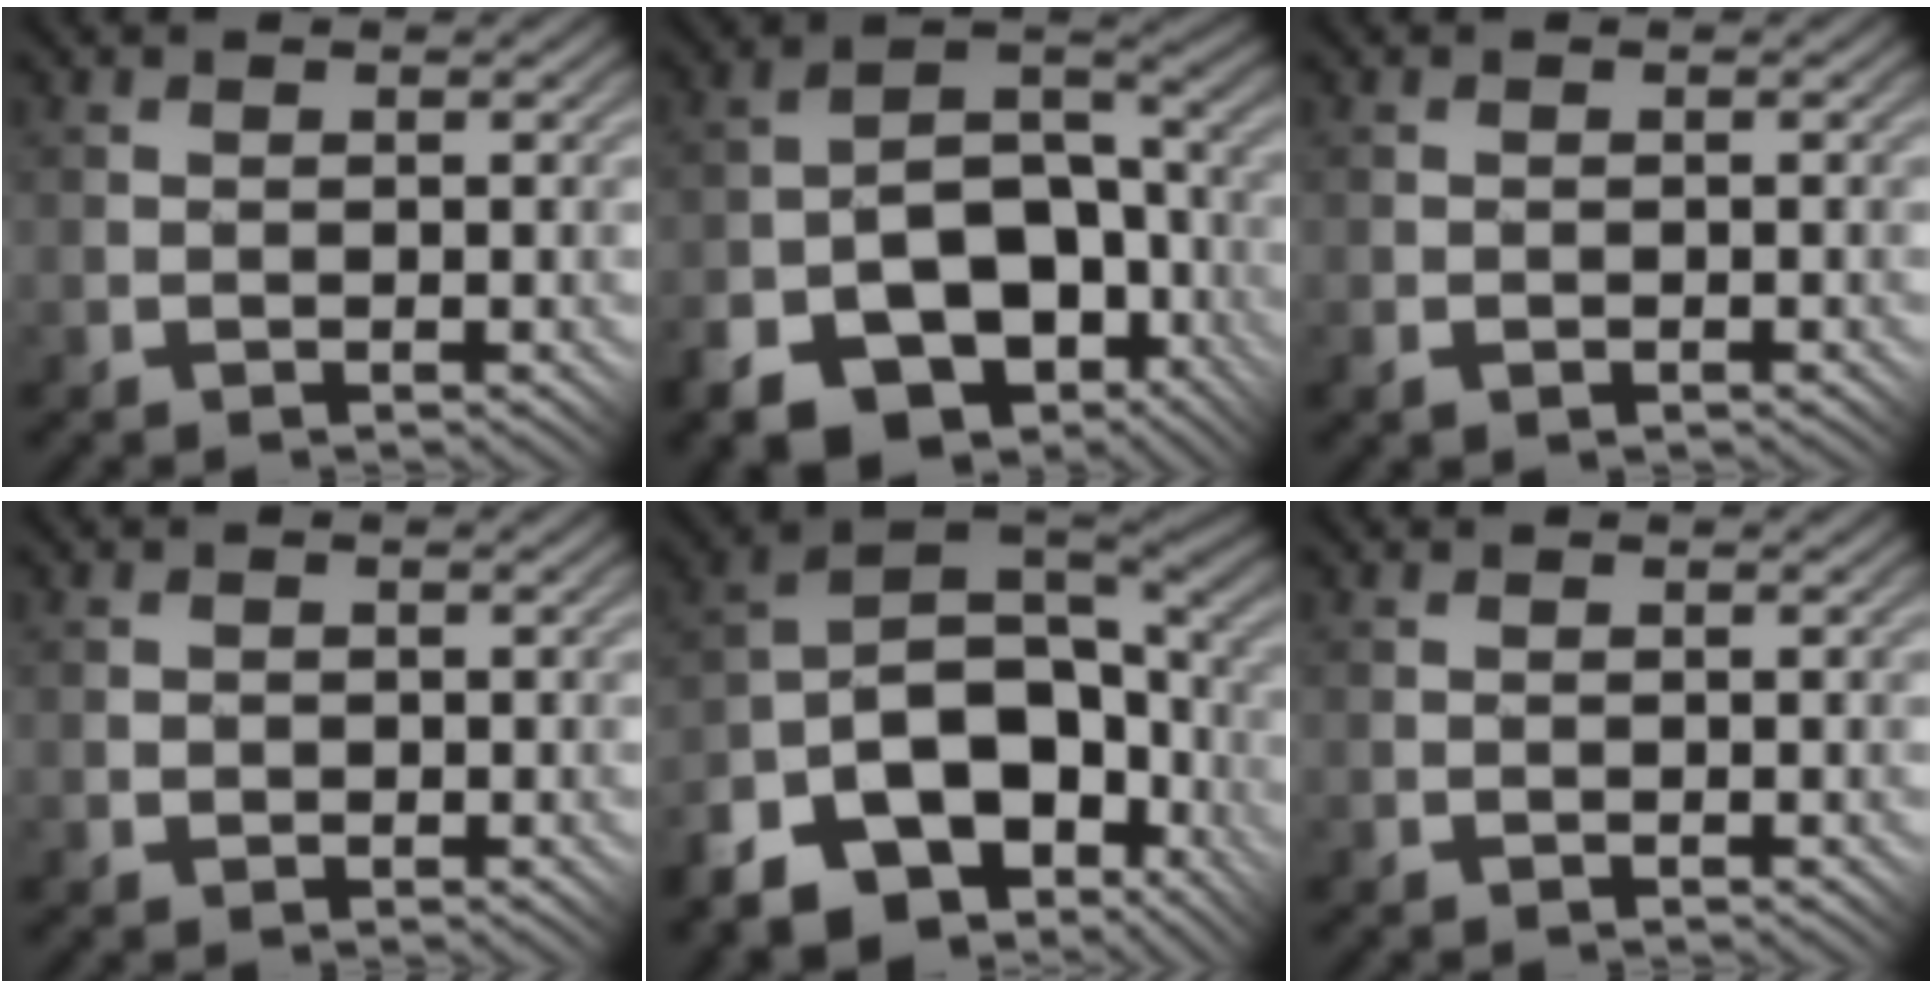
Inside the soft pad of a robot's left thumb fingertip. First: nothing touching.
{"total": 14.9, "force": [-7.6, 9.4, 8.8], "torque": [-0.161, -0.038, -0.119]}
{"total": 0.6, "force": [-0.5, 0.3, 0.3], "torque": [-0.004, 0.000, -0.008]}
{"total": 0.8, "force": [-0.1, 0.8, 0.2], "torque": [-0.002, 0.001, 0.001]}
{"total": 16.5, "force": [-7.1, 10.0, 11.0], "torque": [-0.228, -0.027, -0.108]}
{"total": 0.0}